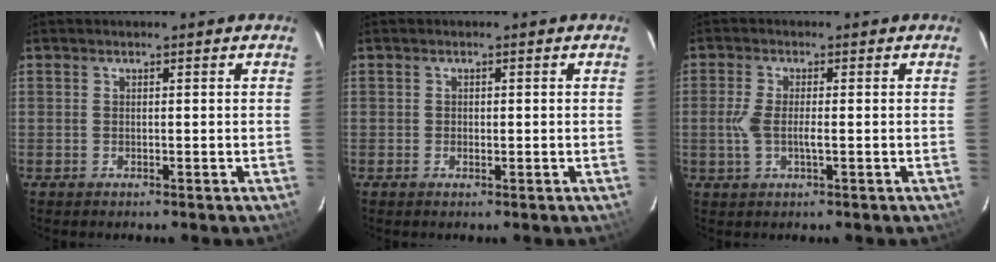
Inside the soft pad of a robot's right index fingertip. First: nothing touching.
{"total": 0.7, "force": [-0.2, 0.5, 0.4], "torque": [-0.007, 0.000, -0.003]}
{"total": 4.4, "force": [-0.6, 1.3, 4.1], "torque": [-0.095, 0.001, -0.013]}